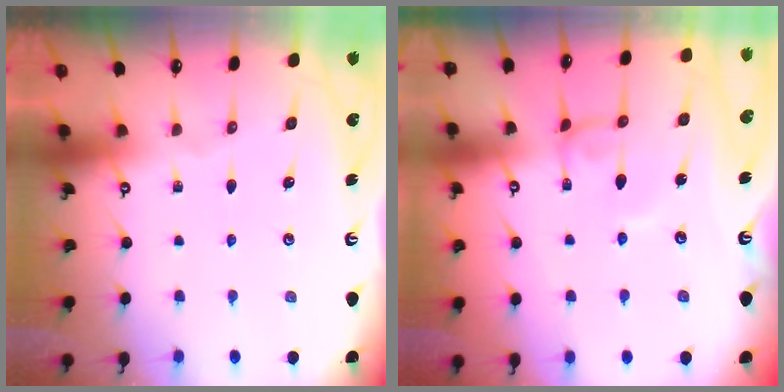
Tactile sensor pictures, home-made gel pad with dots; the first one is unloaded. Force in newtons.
{"total": 0.0}